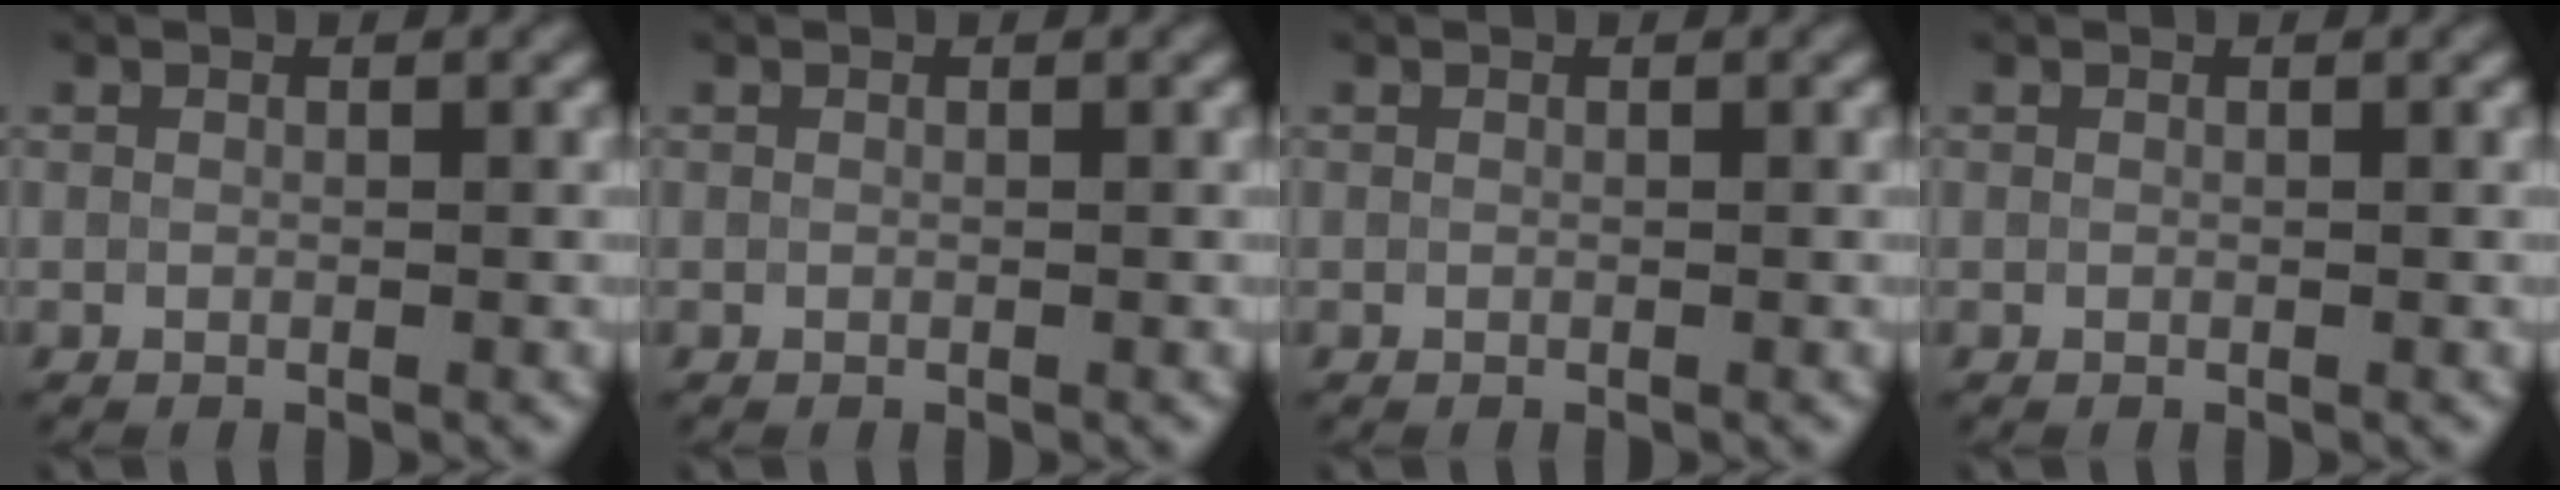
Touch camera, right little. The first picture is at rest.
{"total": 0.0}
{"total": 0.0}
{"total": 0.0}